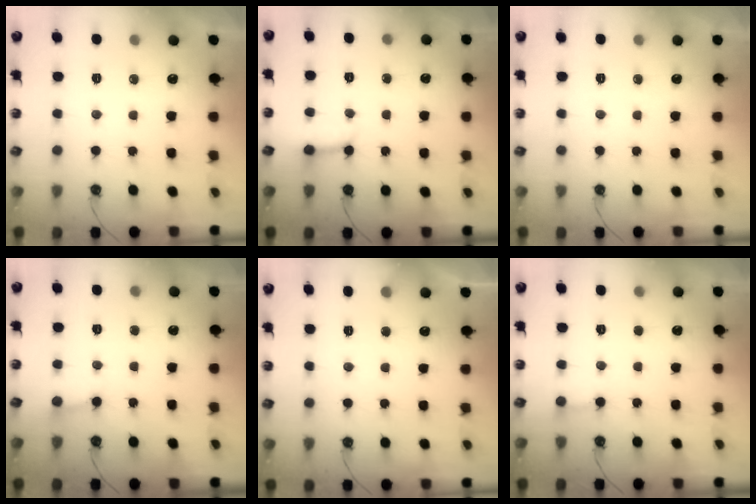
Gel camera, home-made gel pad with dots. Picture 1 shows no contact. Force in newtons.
{"total": 3.0, "press": 2.9, "slide": 0.6}
{"total": 0.0}
{"total": 3.9, "press": 3.9, "slide": 0.3}
{"total": 2.9, "press": 2.9, "slide": 0.2}
{"total": 1.9, "press": 1.9, "slide": 0.2}